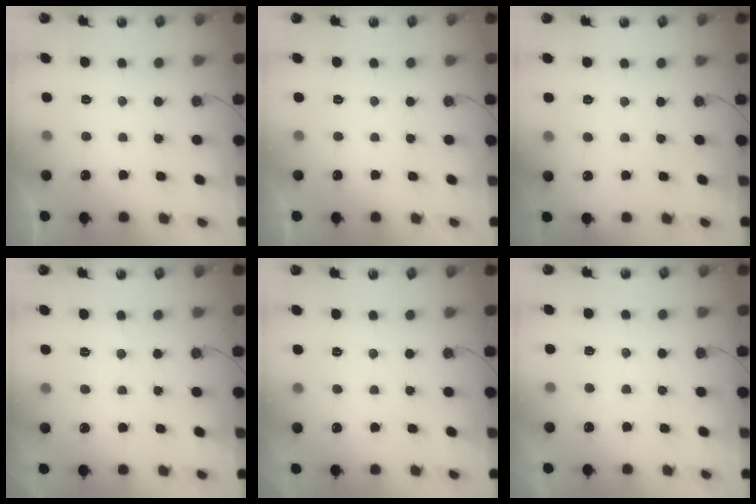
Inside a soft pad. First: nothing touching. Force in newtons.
{"total": 0.0}
{"total": 3.5, "press": 3.5, "slide": 0.5}
{"total": 4.6, "press": 4.6, "slide": 0.5}
{"total": 2.8, "press": 2.8, "slide": 0.5}
{"total": 3.9, "press": 3.9, "slide": 0.5}